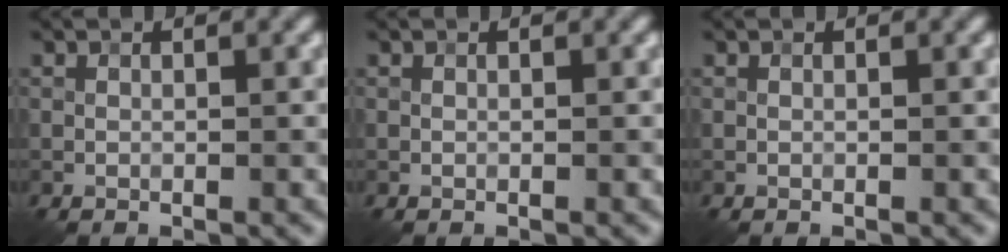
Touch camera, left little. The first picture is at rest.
{"total": 0.0}
{"total": 0.0}